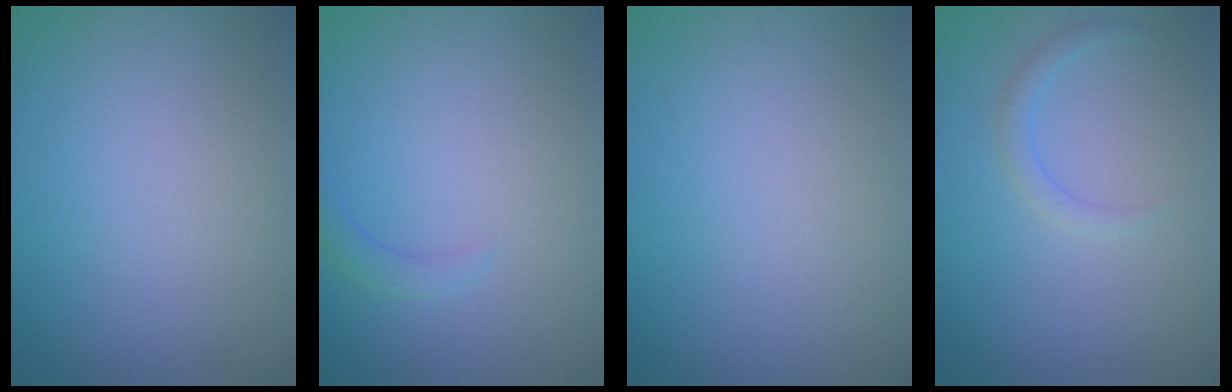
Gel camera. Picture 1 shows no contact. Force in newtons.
{"total": 1.3, "press": 1.3, "slide": 0.1}
{"total": 0.0}
{"total": 1.3, "press": 1.3, "slide": 0.1}